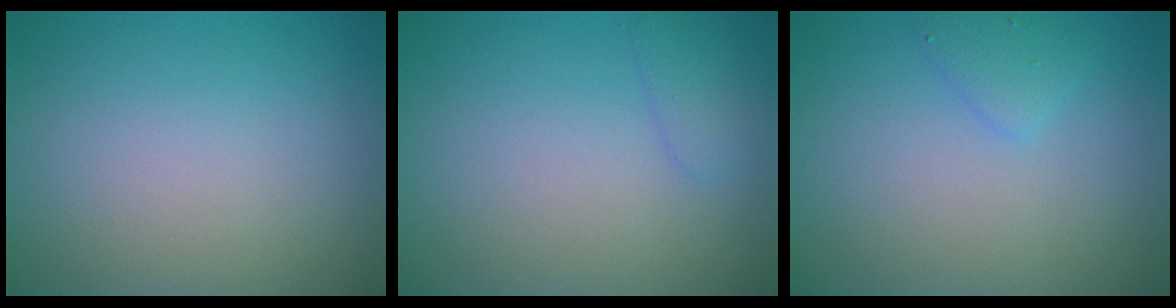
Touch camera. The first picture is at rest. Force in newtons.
{"total": 1.3, "press": 1.3, "slide": 0.1}
{"total": 1.4, "press": 1.4, "slide": 0.1}